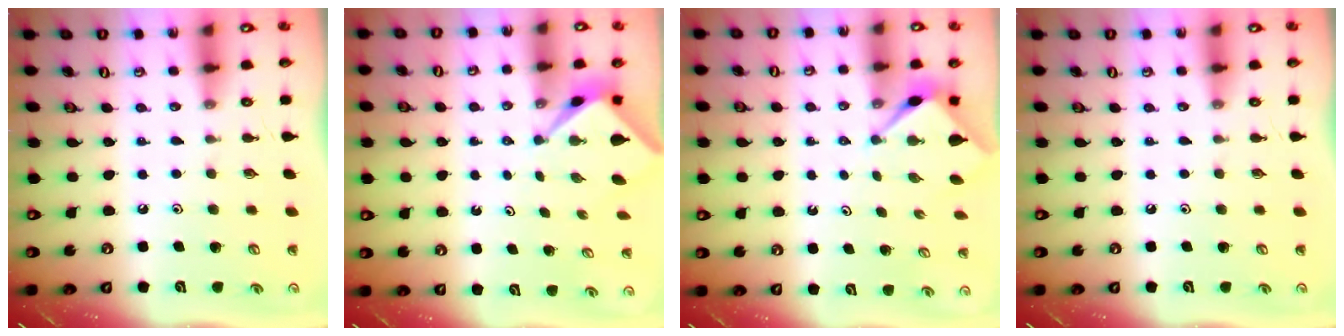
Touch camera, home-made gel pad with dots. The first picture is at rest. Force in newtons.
{"total": 2.2, "press": 2.2, "slide": 0.2}
{"total": 3.3, "press": 3.3, "slide": 0.3}
{"total": 0.0}